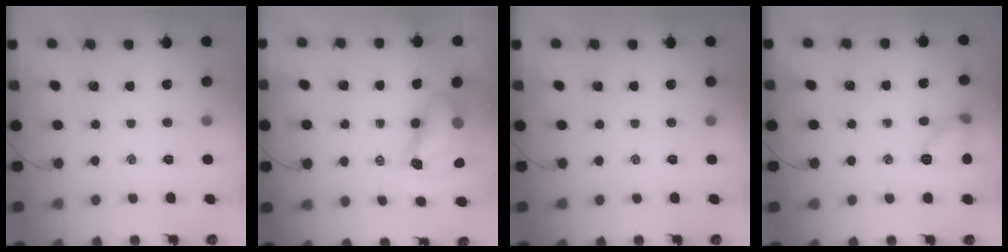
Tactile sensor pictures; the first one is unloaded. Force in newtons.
{"total": 10.8, "press": 10.3, "slide": 3.0}
{"total": 0.0}
{"total": 8.7, "press": 8.5, "slide": 1.6}